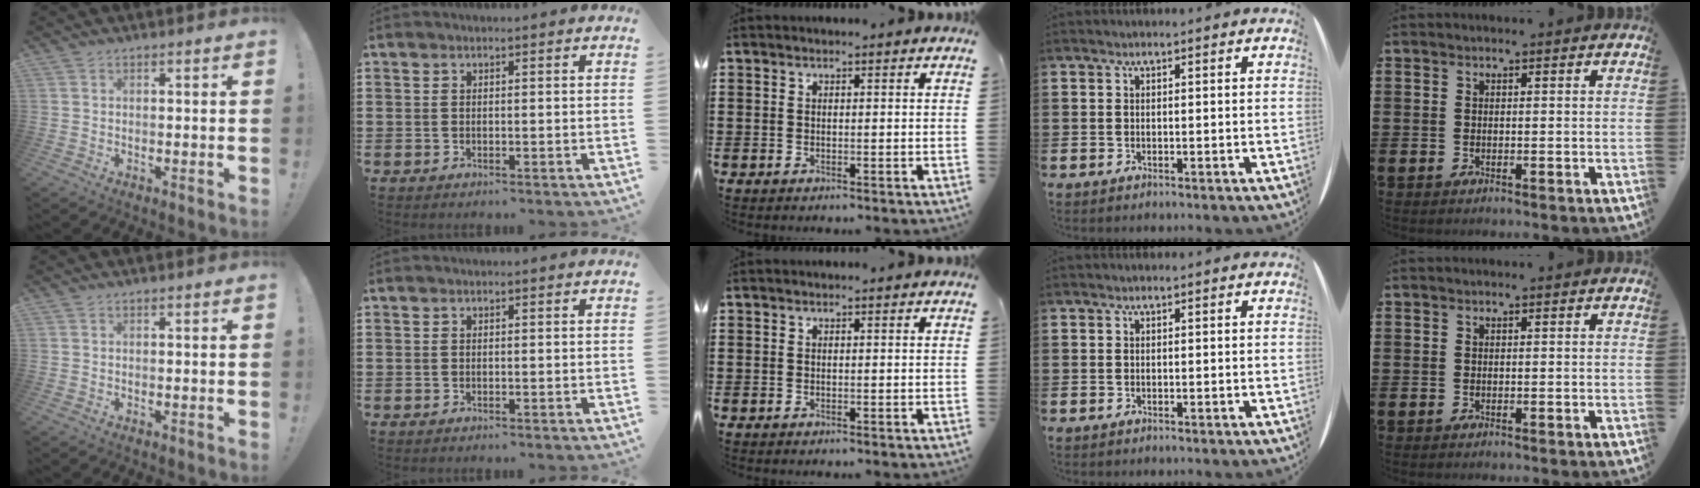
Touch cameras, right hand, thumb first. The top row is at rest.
{}